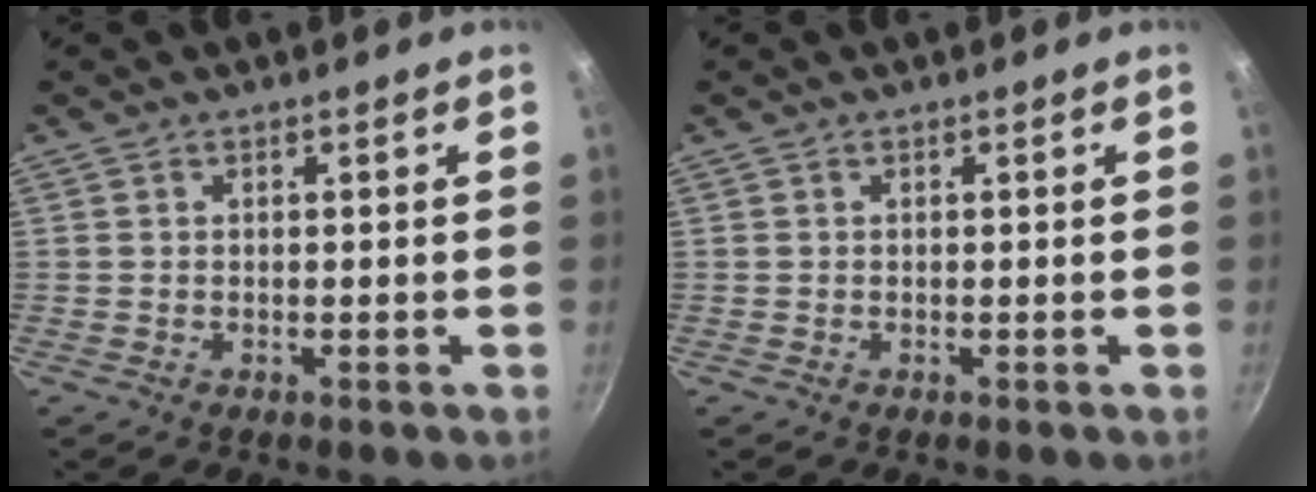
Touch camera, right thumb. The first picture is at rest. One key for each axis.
{"total": 0.0}